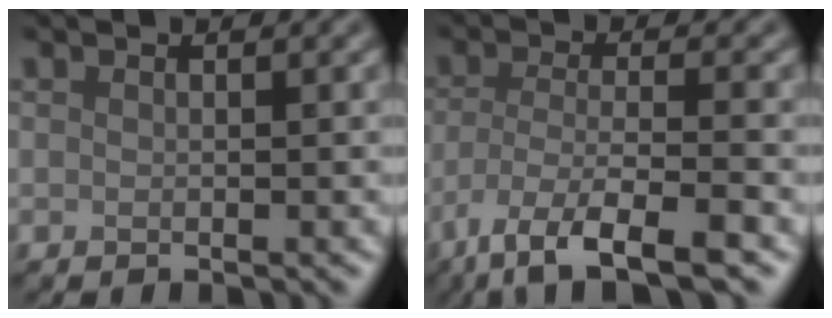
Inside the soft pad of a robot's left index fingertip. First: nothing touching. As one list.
[{"total": 7.6, "force": [-4.9, 1.7, 5.5], "torque": [-0.098, -0.010, -0.093]}]